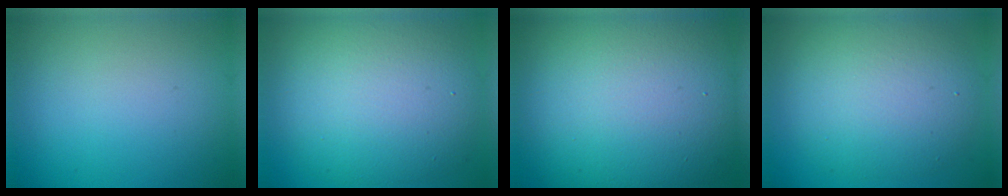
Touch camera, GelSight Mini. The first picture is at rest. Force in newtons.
{"total": 10.5, "press": 10.5, "slide": 0.6}
{"total": 17.1, "press": 17.1, "slide": 1.0}
{"total": 7.3, "press": 7.3, "slide": 0.6}